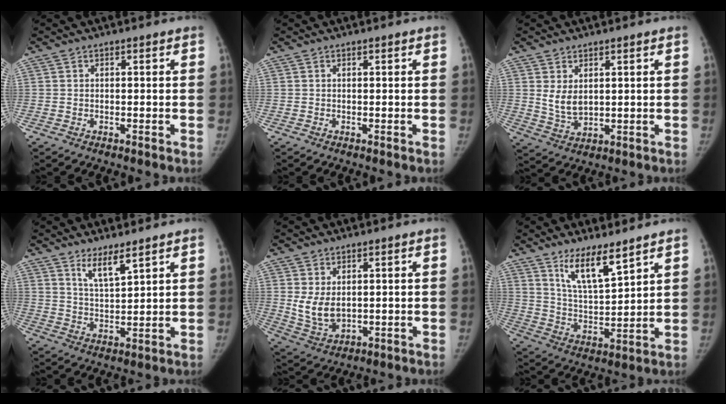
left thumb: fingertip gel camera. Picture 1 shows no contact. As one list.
[{"total": 0.0}, {"total": 4.8, "force": [1.5, 2.9, 3.6], "torque": [-0.056, -0.019, 0.040]}, {"total": 5.6, "force": [4.1, 1.2, 3.7], "torque": [-0.062, -0.038, 0.078]}, {"total": 6.3, "force": [1.0, 4.1, 4.7], "torque": [-0.079, -0.016, 0.035]}, {"total": 9.9, "force": [7.0, 2.4, 6.6], "torque": [-0.108, -0.058, 0.139]}]